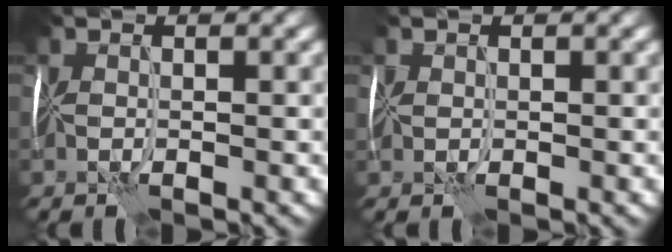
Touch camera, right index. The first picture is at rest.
{"total": 1.3, "force": [0.2, 1.1, 0.6], "torque": [0.011, 0.006, 0.005]}